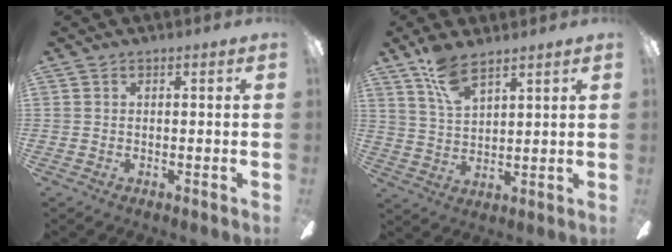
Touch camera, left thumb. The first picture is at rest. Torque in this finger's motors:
{"motor_torque": [1.04, 0.61, 1.13, -0.91, 0.04]}